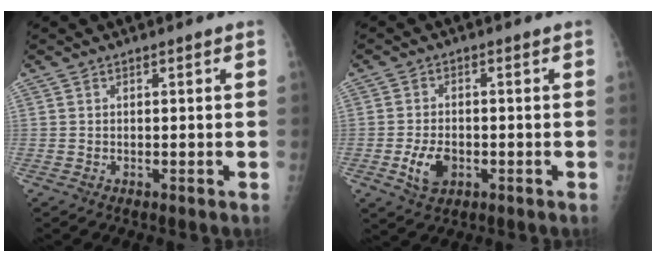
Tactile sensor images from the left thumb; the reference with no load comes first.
{"total": 5.5, "force": [-1.7, 3.6, 3.8], "torque": [-0.067, 0.002, -0.026]}